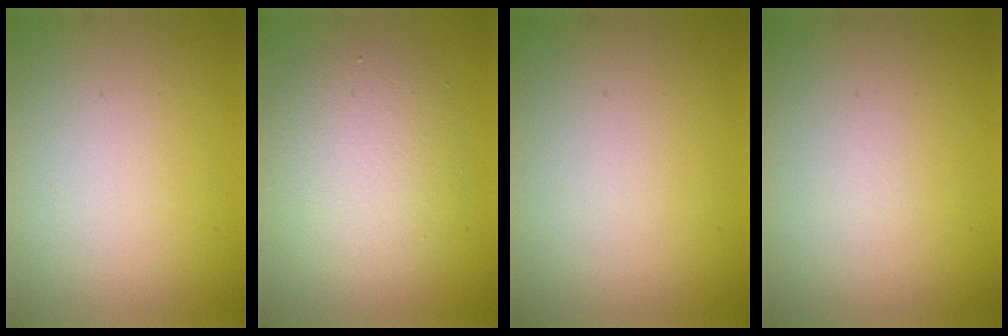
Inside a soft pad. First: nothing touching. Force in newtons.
{"total": 5.0, "press": 5.0, "slide": 0.3}
{"total": 0.0}
{"total": 0.0}